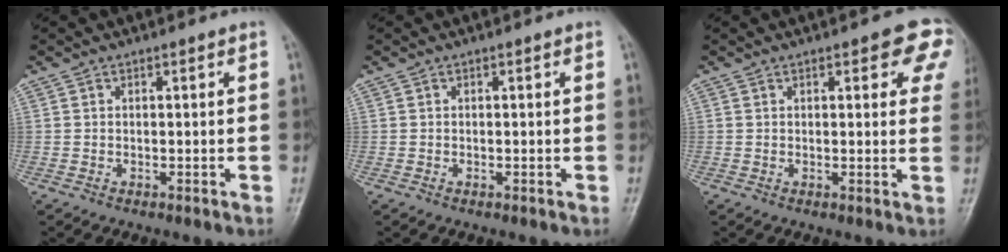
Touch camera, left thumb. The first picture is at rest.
{"total": 0.0}
{"total": 7.6, "force": [3.6, 3.3, 5.8], "torque": [-0.026, -0.008, 0.033]}